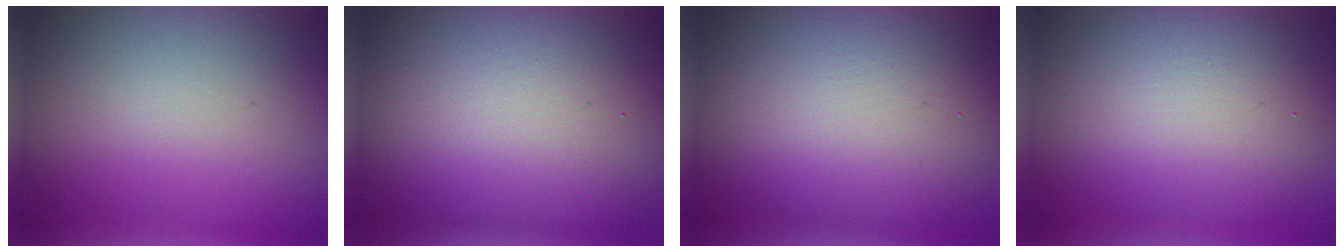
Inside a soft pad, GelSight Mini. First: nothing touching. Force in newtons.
{"total": 18.8, "press": 18.7, "slide": 1.3}
{"total": 12.8, "press": 12.8, "slide": 0.5}
{"total": 9.4, "press": 9.3, "slide": 0.7}